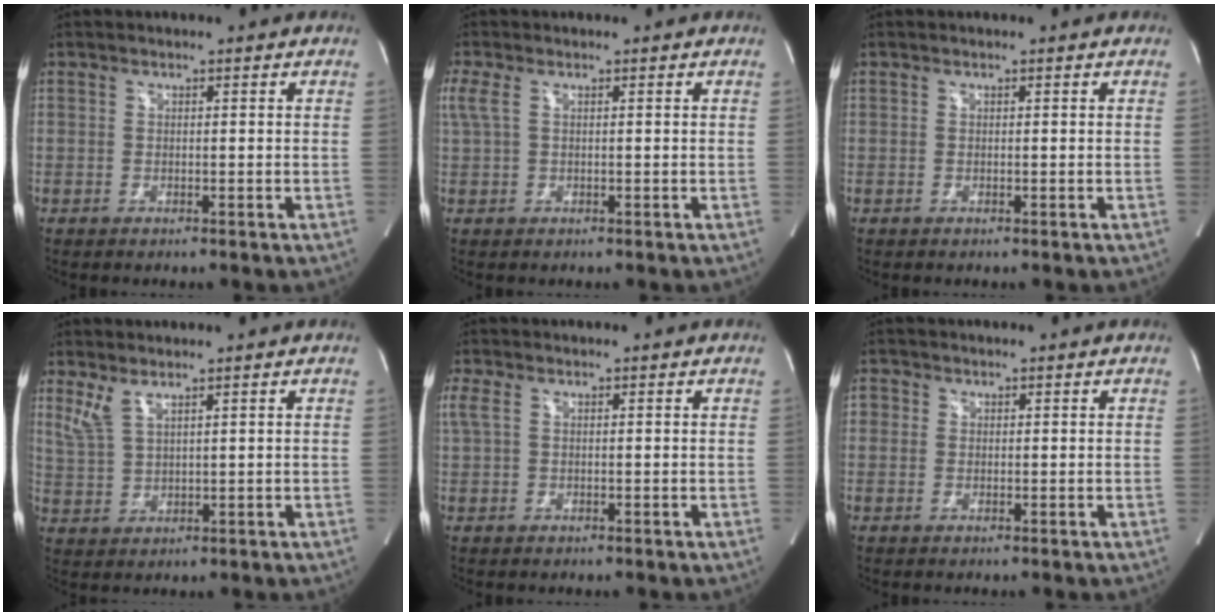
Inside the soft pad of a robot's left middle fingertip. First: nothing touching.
{"total": 2.7, "force": [1.0, 1.1, 2.2], "torque": [-0.075, 0.024, 0.030]}
{"total": 0.0}
{"total": 3.5, "force": [2.4, 0.8, 2.4], "torque": [-0.067, 0.002, 0.062]}
{"total": 2.0, "force": [0.4, 1.4, 1.4], "torque": [-0.044, 0.017, 0.010]}
{"total": 1.6, "force": [0.3, 1.6, 0.4], "torque": [0.004, 0.007, 0.003]}